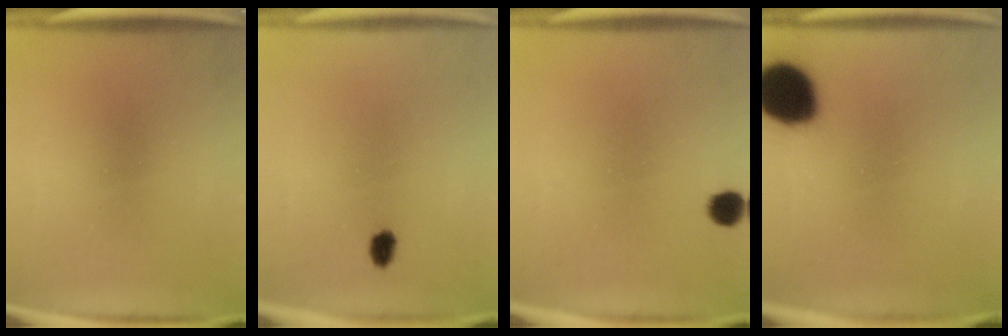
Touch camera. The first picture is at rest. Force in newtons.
{"total": 2.2}
{"total": 3.1}
{"total": 16.6}